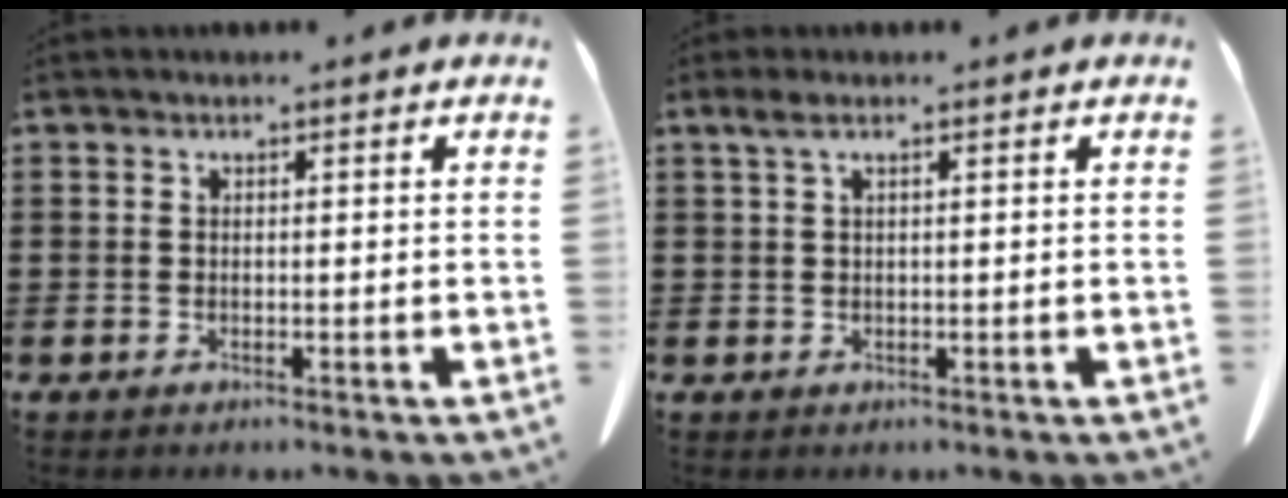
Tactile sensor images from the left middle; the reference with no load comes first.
{"total": 1.4, "force": [0.5, 0.3, 1.3], "torque": [-0.027, 0.002, 0.008]}